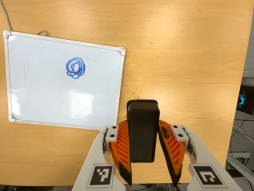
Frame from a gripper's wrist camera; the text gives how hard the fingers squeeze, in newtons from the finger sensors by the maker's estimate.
{"total": 3.9, "left": 3.1, "right": 4.6}